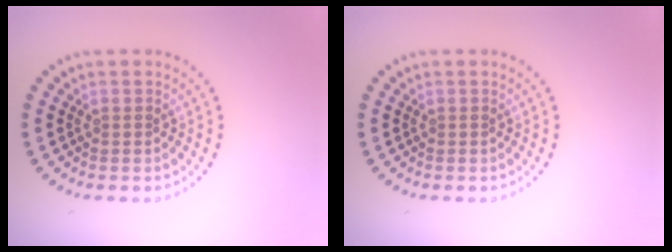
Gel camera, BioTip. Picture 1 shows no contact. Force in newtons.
{"total": 0.0}